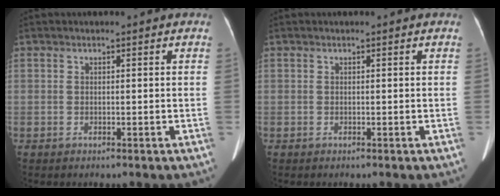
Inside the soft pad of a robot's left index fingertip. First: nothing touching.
{"total": 0.0}